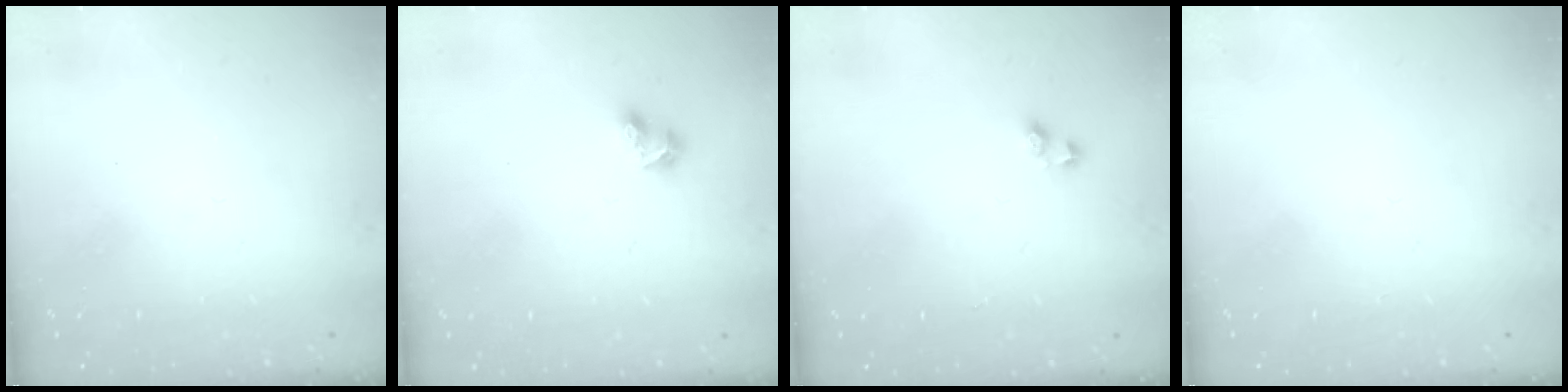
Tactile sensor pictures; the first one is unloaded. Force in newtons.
{"total": 3.9, "press": 3.8, "slide": 0.6}
{"total": 2.9, "press": 2.7, "slide": 1.1}
{"total": 0.0}